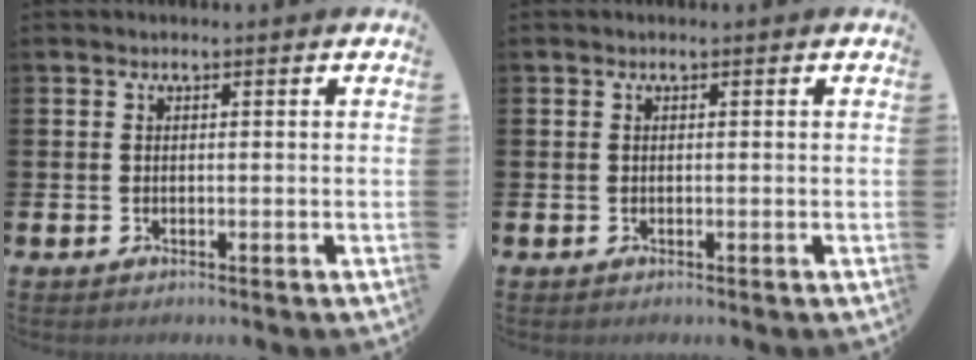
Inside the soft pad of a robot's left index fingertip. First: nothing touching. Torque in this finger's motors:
{"motor_torque": [0.01, 0.00, 0.00, 0.00]}